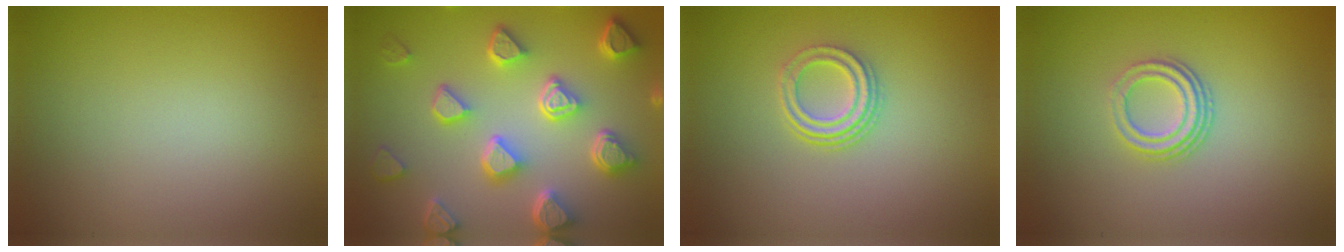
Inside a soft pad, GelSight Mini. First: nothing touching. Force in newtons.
{"total": 7.3, "press": 5.8, "slide": 4.5}
{"total": 2.9, "press": 2.2, "slide": 1.9}
{"total": 3.0, "press": 2.1, "slide": 2.1}